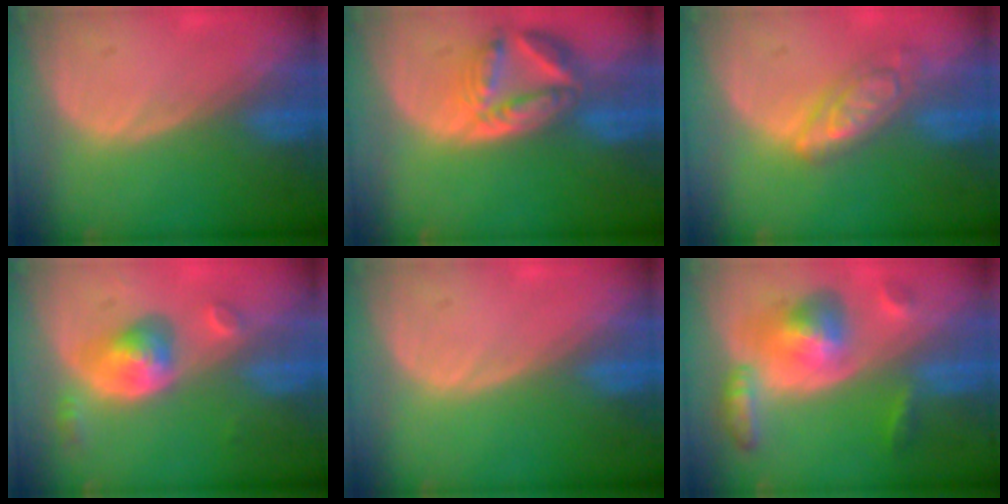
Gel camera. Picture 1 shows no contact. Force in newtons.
{"total": 8.1, "press": 7.2, "slide": 3.7}
{"total": 6.2, "press": 5.5, "slide": 2.9}
{"total": 5.8, "press": 5.3, "slide": 2.4}
{"total": 0.0}
{"total": 8.2, "press": 8.2, "slide": 0.6}